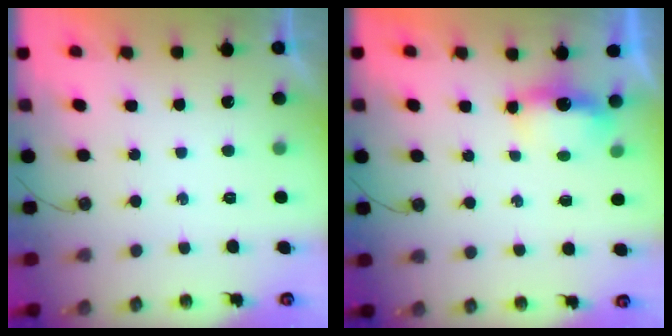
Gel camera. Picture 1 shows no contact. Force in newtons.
{"total": 4.8, "press": 4.6, "slide": 1.3}